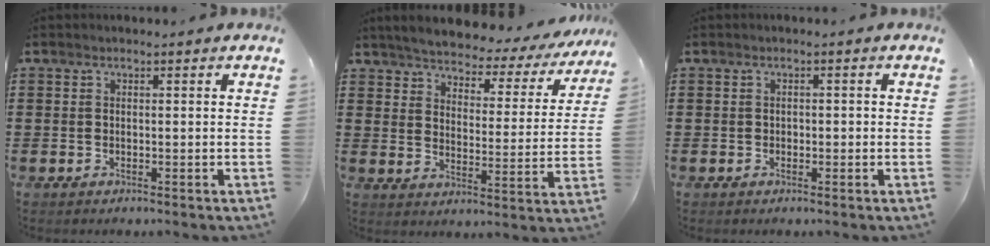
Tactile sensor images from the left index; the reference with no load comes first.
{"total": 3.7, "force": [3.6, 0.5, 0.7], "torque": [-0.038, -0.031, 0.055]}
{"total": 0.7, "force": [-0.2, 0.5, 0.4], "torque": [-0.010, 0.002, -0.006]}